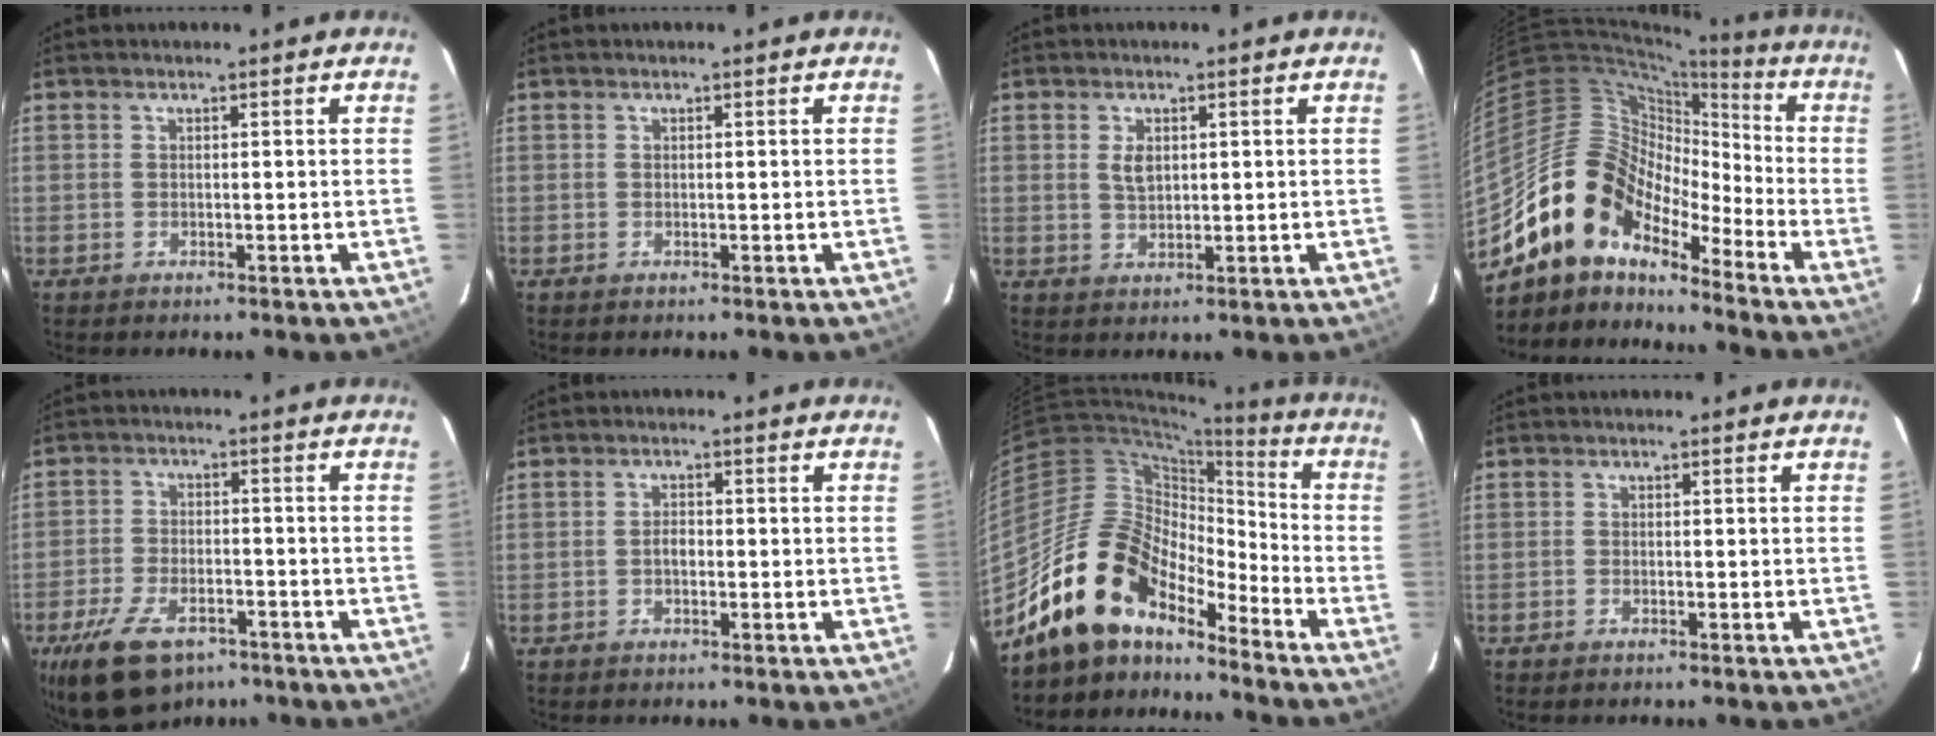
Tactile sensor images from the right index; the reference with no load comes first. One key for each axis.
{"total": 0.0}
{"total": 3.1, "fx": 0.8, "fy": 1.9, "fz": 2.3, "tx": -0.041, "ty": 0.002, "tz": 0.016}
{"total": 14.6, "fx": -10.6, "fy": 7.9, "fz": 6.3, "tx": -0.106, "ty": 0.019, "tz": -0.217}
{"total": 13.8, "fx": -8.9, "fy": 7.1, "fz": 7.9, "tx": -0.181, "ty": -0.017, "tz": -0.154}
{"total": 1.7, "fx": -0.4, "fy": 1.1, "fz": 1.2, "tx": -0.024, "ty": 0.006, "tz": -0.010}
{"total": 16.3, "fx": -13.5, "fy": 6.7, "fz": 6.3, "tx": -0.122, "ty": 0.018, "tz": -0.253}
{"total": 0.6, "fx": -0.5, "fy": 0.3, "fz": 0.1, "tx": -0.003, "ty": 0.001, "tz": -0.011}